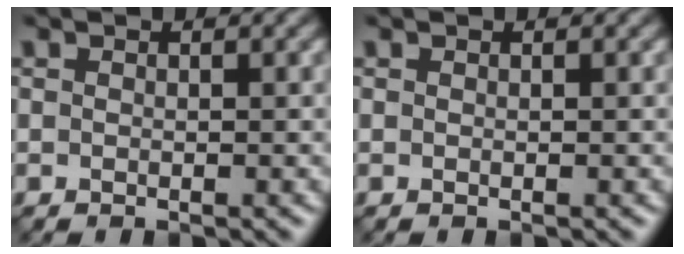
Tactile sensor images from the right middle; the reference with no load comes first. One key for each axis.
{"total": 0.0}